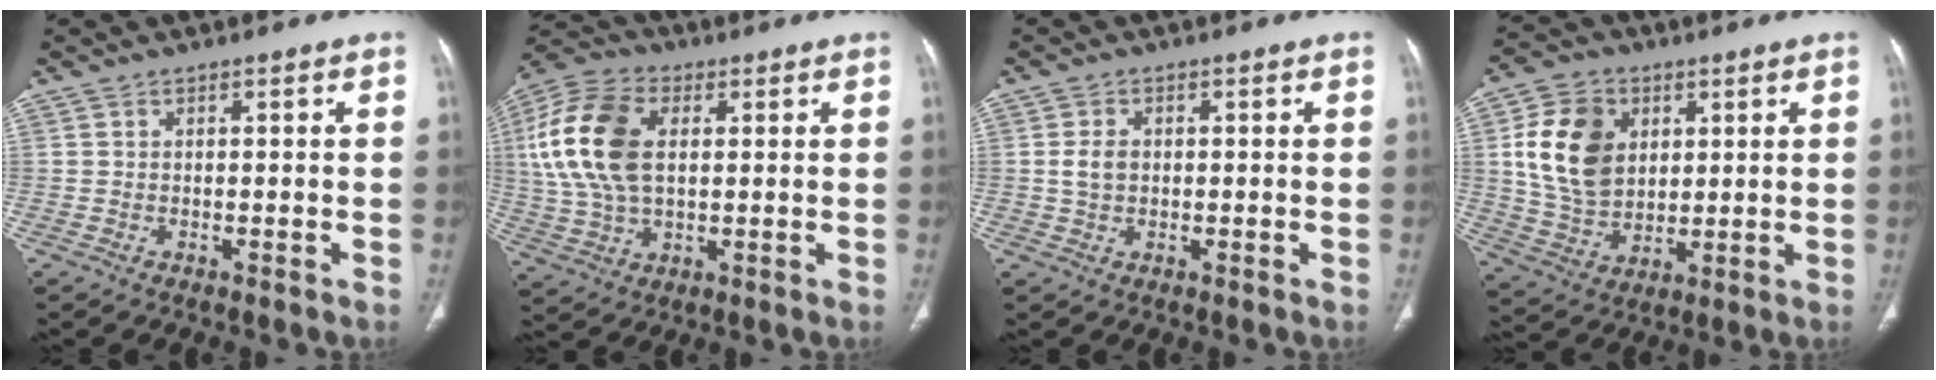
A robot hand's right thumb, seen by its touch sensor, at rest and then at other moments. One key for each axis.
{"total": 17.0, "fx": 2.9, "fy": 10.4, "fz": 13.1, "tx": -0.267, "ty": 0.011, "tz": 0.051}
{"total": 3.1, "fx": 0.1, "fy": 2.3, "fz": 2.1, "tx": -0.041, "ty": 0.007, "tz": 0.004}
{"total": 14.8, "fx": 3.6, "fy": 11.0, "fz": 9.2, "tx": -0.138, "ty": -0.005, "tz": 0.071}